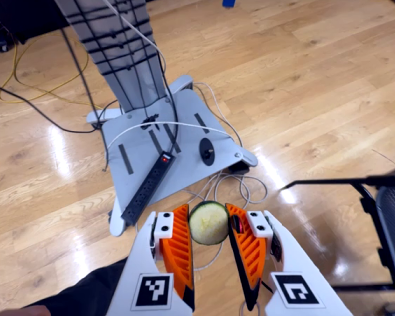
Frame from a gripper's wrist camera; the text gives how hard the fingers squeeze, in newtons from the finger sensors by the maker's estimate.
{"total": 9.6, "left": 9.9, "right": 9.4}